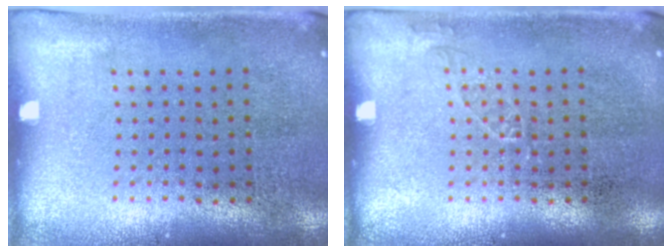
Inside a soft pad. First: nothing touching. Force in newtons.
{"total": 0.7, "press": 0.7, "slide": 0.1}